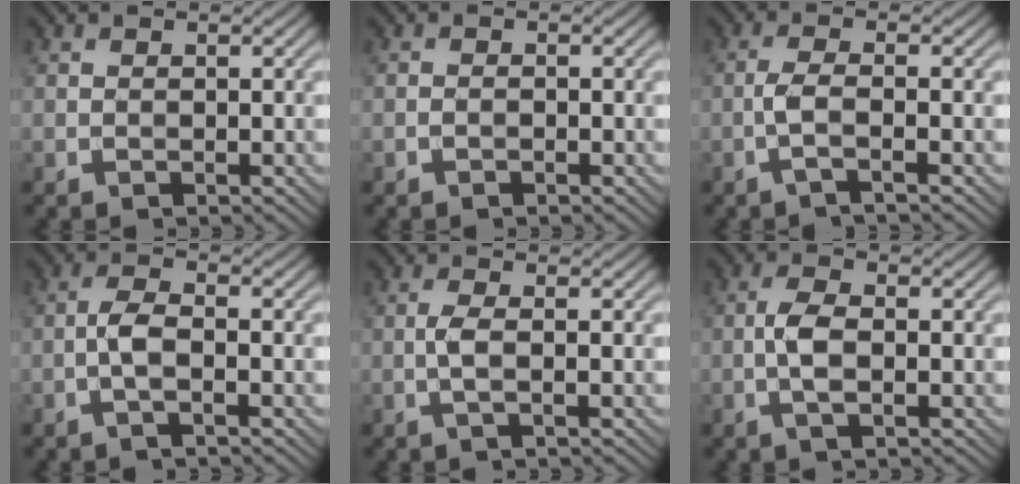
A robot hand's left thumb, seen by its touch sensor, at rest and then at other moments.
{"total": 0.7, "force": [-0.5, 0.3, 0.4], "torque": [-0.005, 0.001, -0.010]}
{"total": 2.9, "force": [-1.1, 0.4, 2.6], "torque": [-0.055, 0.009, -0.037]}
{"total": 3.1, "force": [-1.1, 0.8, 2.8], "torque": [-0.062, 0.007, -0.030]}
{"total": 2.3, "force": [-0.4, 0.4, 2.2], "torque": [-0.051, 0.005, -0.013]}
{"total": 3.7, "force": [-0.7, 1.3, 3.4], "torque": [-0.077, 0.003, -0.021]}